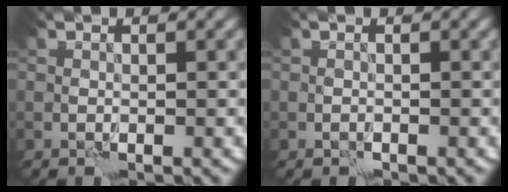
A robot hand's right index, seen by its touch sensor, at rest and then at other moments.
{"total": 0.0}